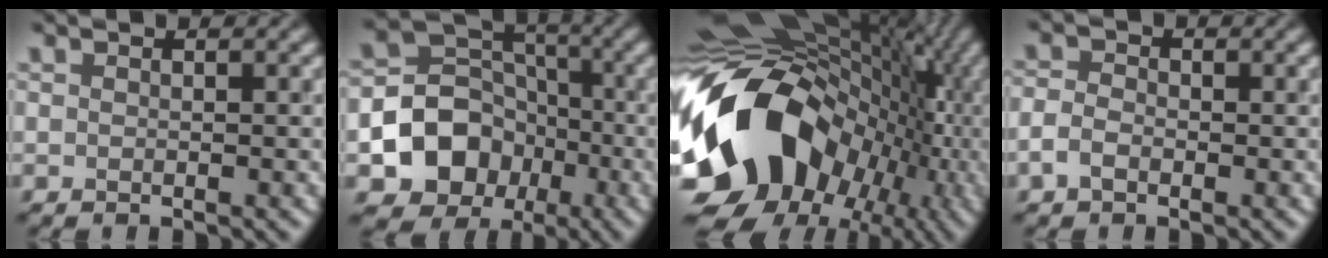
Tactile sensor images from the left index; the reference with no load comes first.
{"total": 8.9, "force": [-3.2, 7.3, 3.9], "torque": [-0.054, -0.005, -0.070]}
{"total": 18.6, "force": [-4.0, 13.9, 11.8], "torque": [-0.255, -0.004, -0.066]}
{"total": 2.1, "force": [-0.9, 1.4, 1.3], "torque": [-0.026, 0.003, -0.026]}